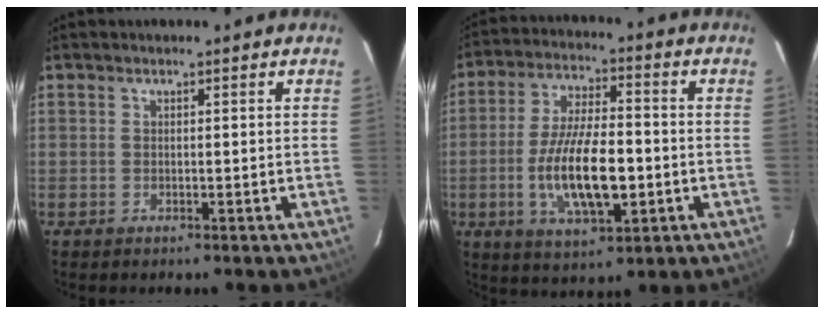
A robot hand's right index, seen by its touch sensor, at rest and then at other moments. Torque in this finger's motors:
{"motor_torque": [1.02, -0.72, 0.91, 0.21]}